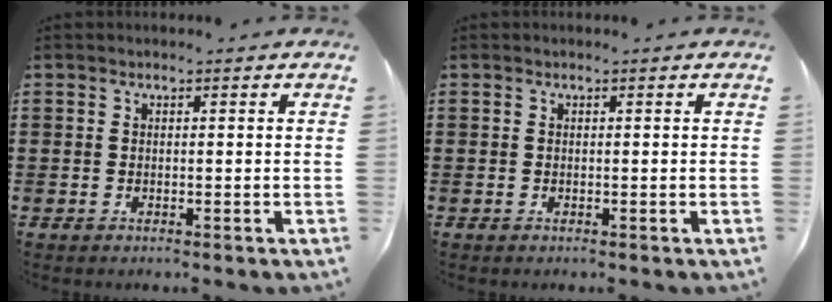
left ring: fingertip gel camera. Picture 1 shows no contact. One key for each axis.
{"total": 0.0}